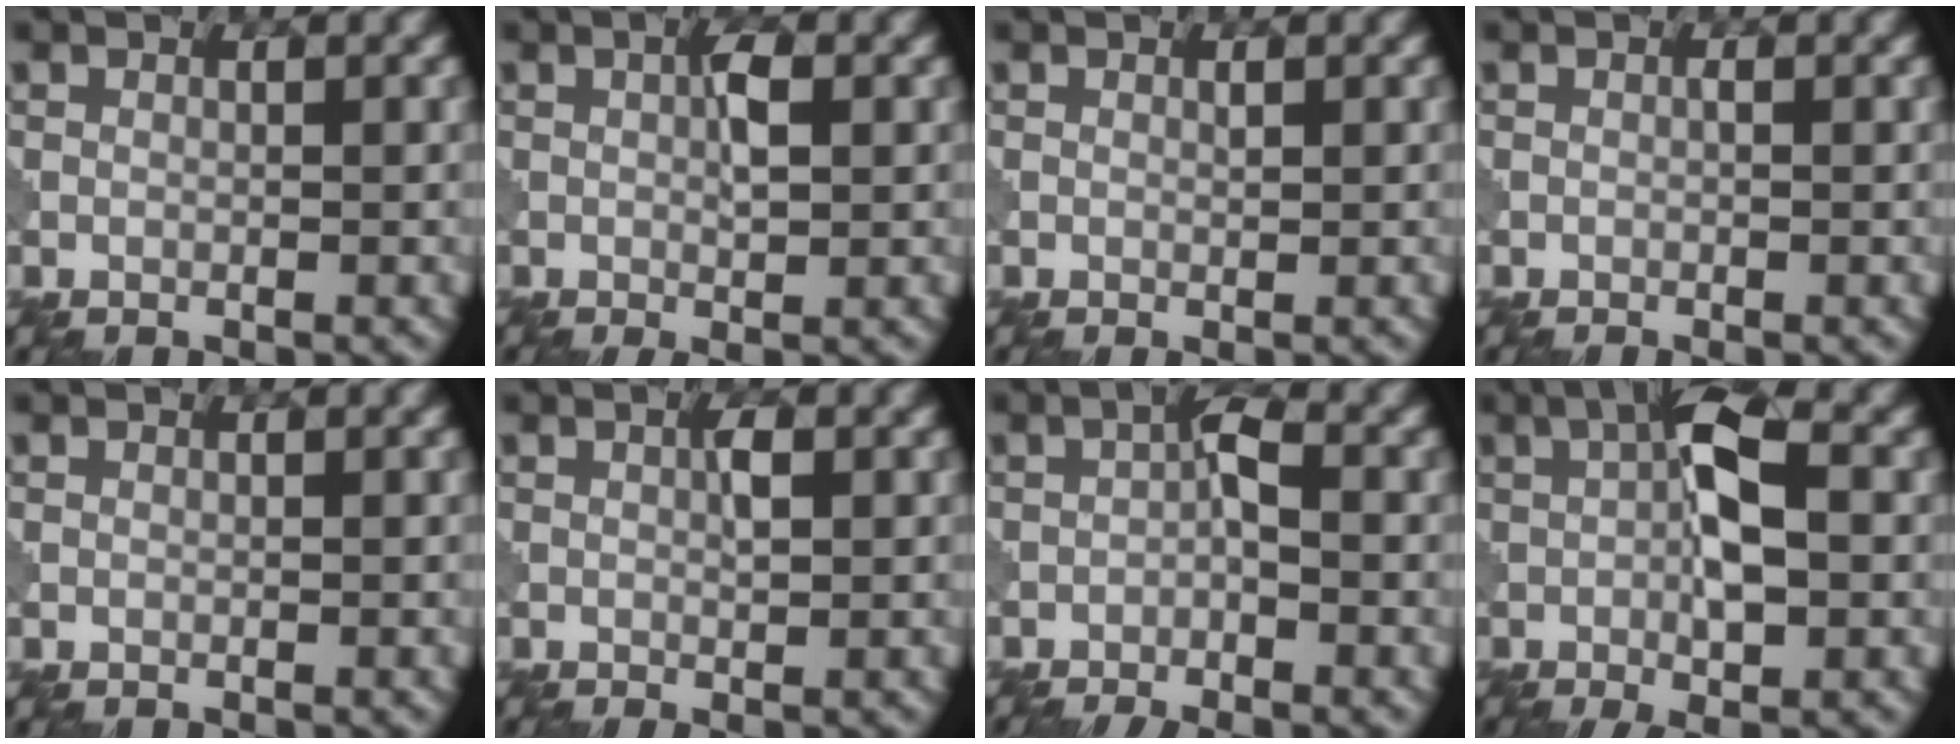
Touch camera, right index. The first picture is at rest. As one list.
[{"total": 2.7, "force": [0.1, 0.5, 2.6], "torque": [-0.048, 0.001, 0.001]}, {"total": 0.5, "force": [0.1, 0.1, 0.5], "torque": [-0.009, 0.001, 0.001]}, {"total": 0.7, "force": [-0.2, 0.0, 0.7], "torque": [-0.012, 0.000, -0.006]}, {"total": 0.0}, {"total": 1.8, "force": [0.1, 0.3, 1.8], "torque": [-0.029, 0.002, 0.001]}, {"total": 4.1, "force": [-1.8, 1.1, 3.6], "torque": [-0.061, 0.005, -0.040]}, {"total": 7.2, "force": [-0.2, 2.1, 6.8], "torque": [-0.113, 0.007, -0.009]}]